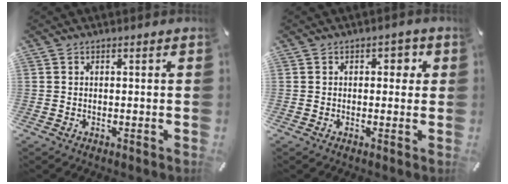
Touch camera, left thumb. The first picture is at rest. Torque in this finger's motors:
{"motor_torque": [0.25, 0.58, 0.14, -0.32, -0.02]}